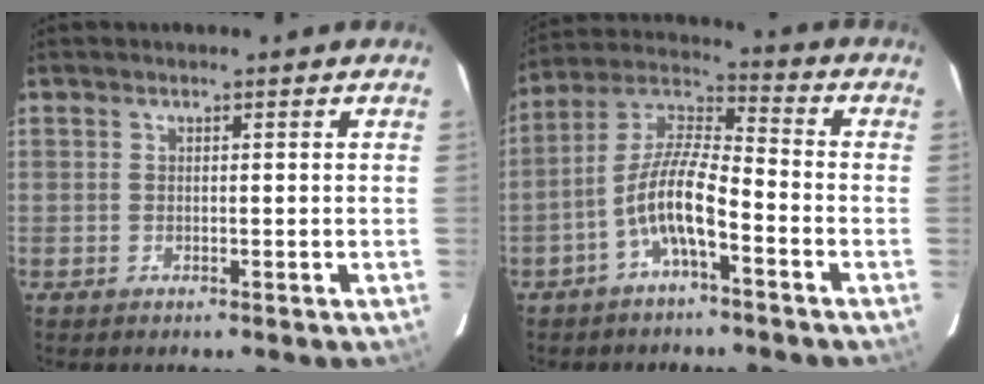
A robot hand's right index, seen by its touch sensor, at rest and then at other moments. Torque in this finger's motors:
{"motor_torque": [1.39, -0.75, 0.86, 0.20]}